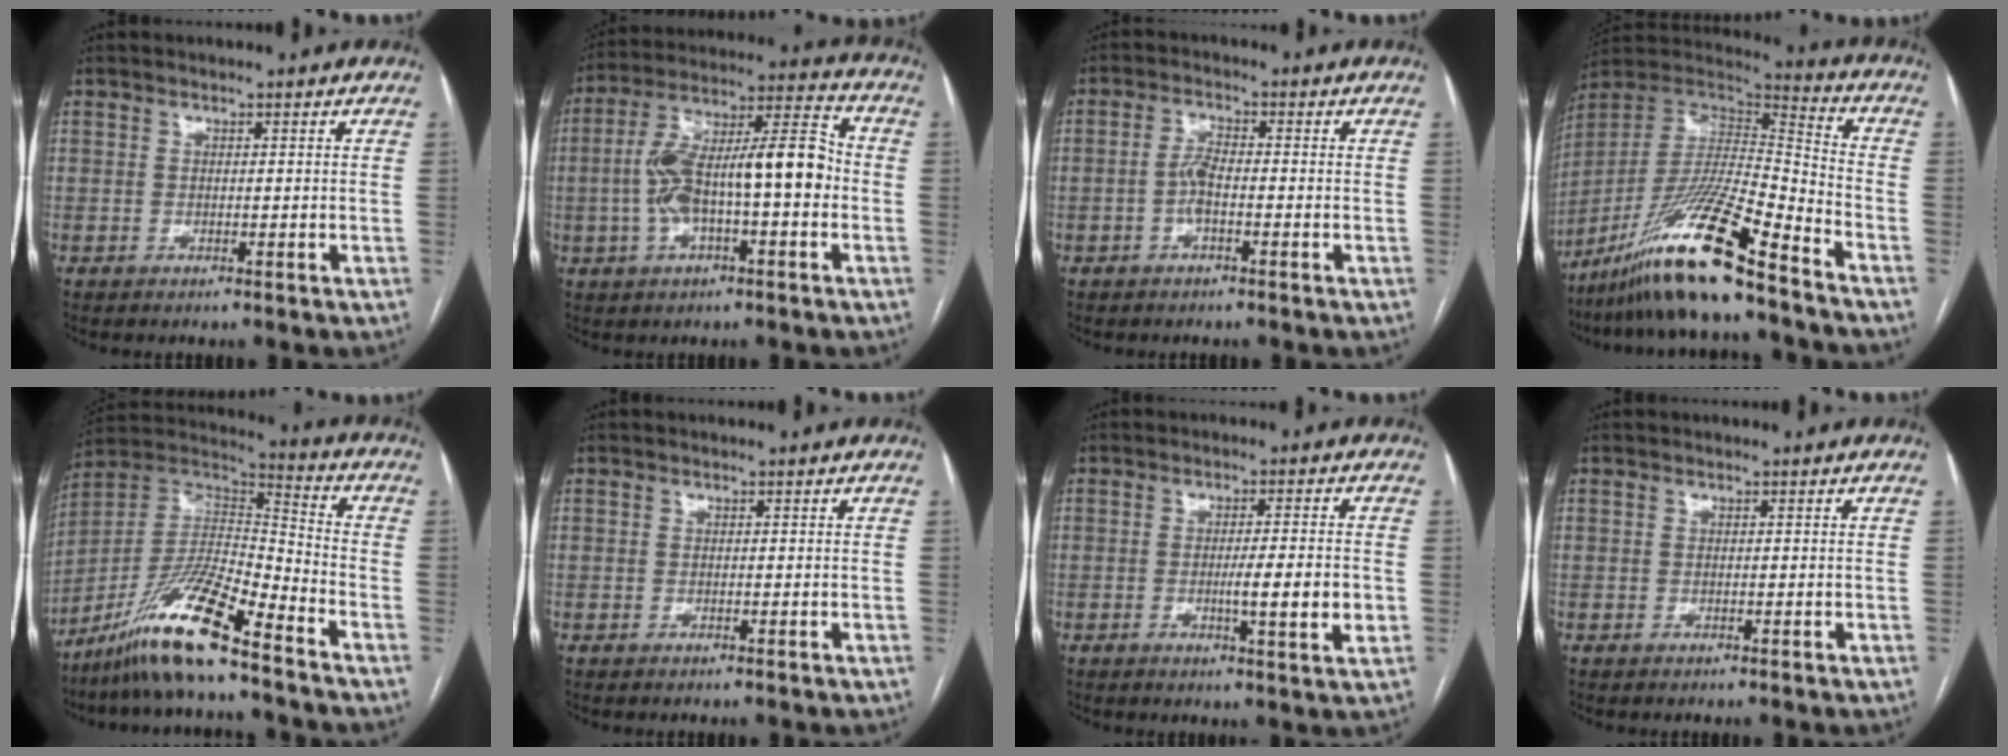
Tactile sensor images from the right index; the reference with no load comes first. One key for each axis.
{"total": 15.6, "fx": -1.6, "fy": 3.9, "fz": 15.0, "tx": -0.272, "ty": 0.042, "tz": -0.024}
{"total": 3.1, "fx": -0.9, "fy": 0.8, "fz": 2.8, "tx": -0.058, "ty": 0.005, "tz": -0.019}
{"total": 20.3, "fx": -14.7, "fy": 0.8, "fz": 14.0, "tx": -0.295, "ty": -0.026, "tz": -0.275}
{"total": 15.4, "fx": -10.9, "fy": 1.0, "fz": 10.8, "tx": -0.214, "ty": 0.000, "tz": -0.201}
{"total": 0.0}
{"total": 6.7, "fx": -1.2, "fy": 0.0, "fz": 6.6, "tx": -0.099, "ty": -0.009, "tz": -0.018}
{"total": 0.0}